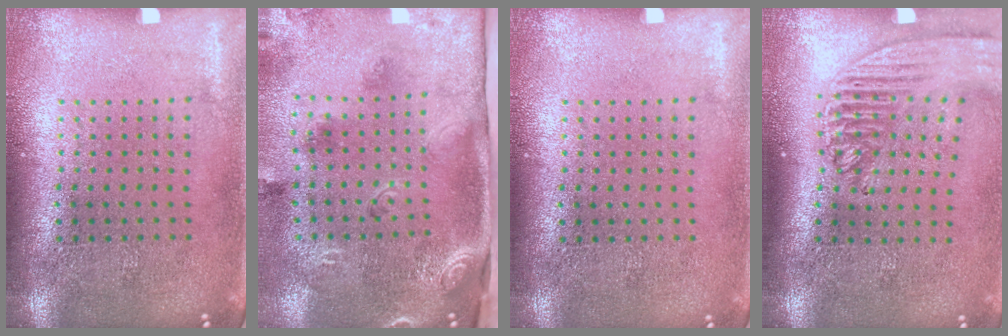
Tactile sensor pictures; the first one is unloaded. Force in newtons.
{"total": 3.1, "press": 2.0, "slide": 2.4}
{"total": 0.0}
{"total": 2.0, "press": 1.7, "slide": 1.1}